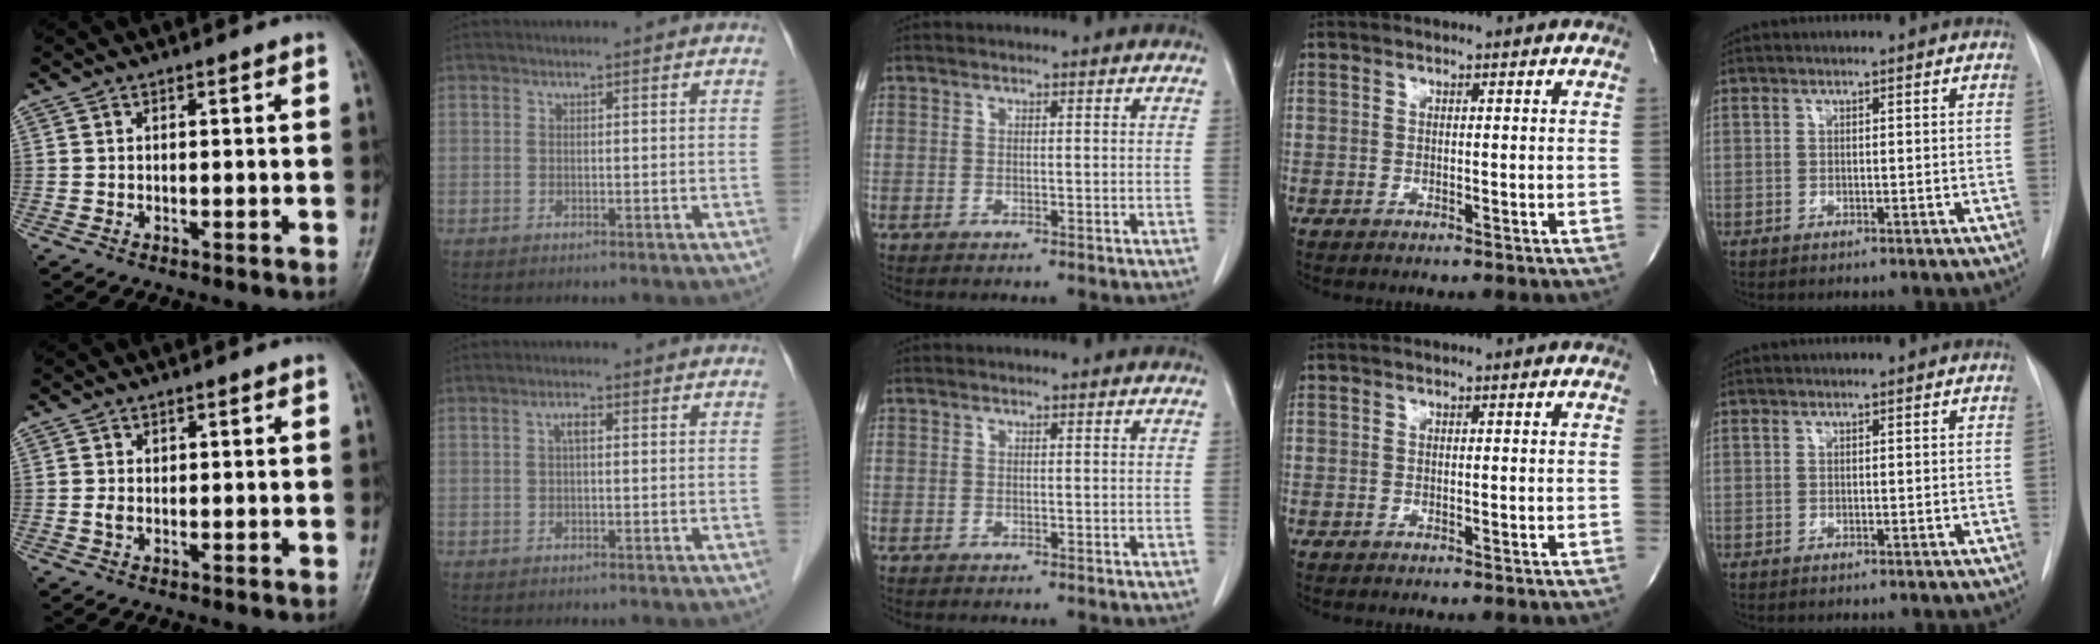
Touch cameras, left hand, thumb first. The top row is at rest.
{"thumb": {"total": 1.3, "force": [0.1, 0.9, 0.9], "torque": [-0.016, 0.001, 0.004]}, "index": {"total": 1.6, "force": [0.2, 0.5, 1.5], "torque": [-0.030, 0.004, 0.002]}}